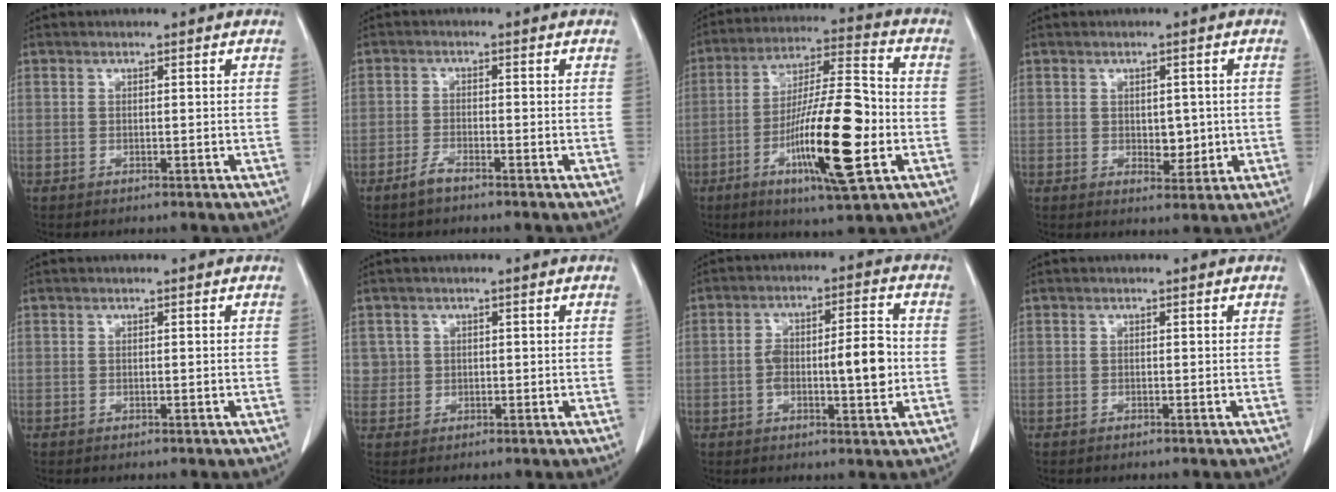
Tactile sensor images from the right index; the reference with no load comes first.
{"total": 2.0, "force": [-1.7, 0.2, 1.0], "torque": [-0.024, -0.001, -0.038]}
{"total": 17.3, "force": [-4.8, 2.1, 16.4], "torque": [-0.296, -0.007, -0.080]}
{"total": 3.7, "force": [-0.1, 2.2, 3.0], "torque": [-0.034, -0.003, 0.006]}
{"total": 0.0}
{"total": 2.2, "force": [0.6, 2.1, -0.2], "torque": [0.020, 0.002, 0.005]}
{"total": 9.5, "force": [-1.0, 2.6, 9.1], "torque": [-0.153, 0.016, -0.016]}
{"total": 0.0}